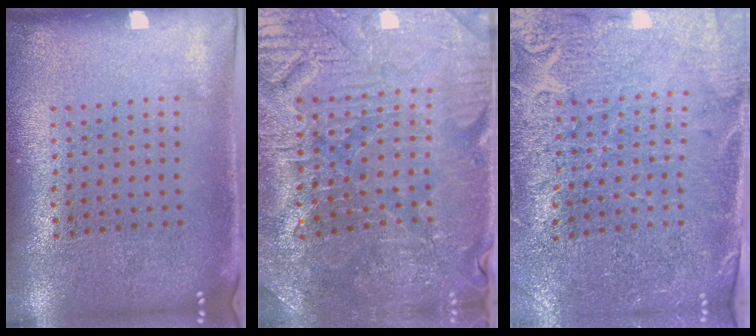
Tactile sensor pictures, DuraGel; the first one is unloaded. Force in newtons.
{"total": 3.6, "press": 3.6, "slide": 0.5}
{"total": 3.3, "press": 3.1, "slide": 1.3}